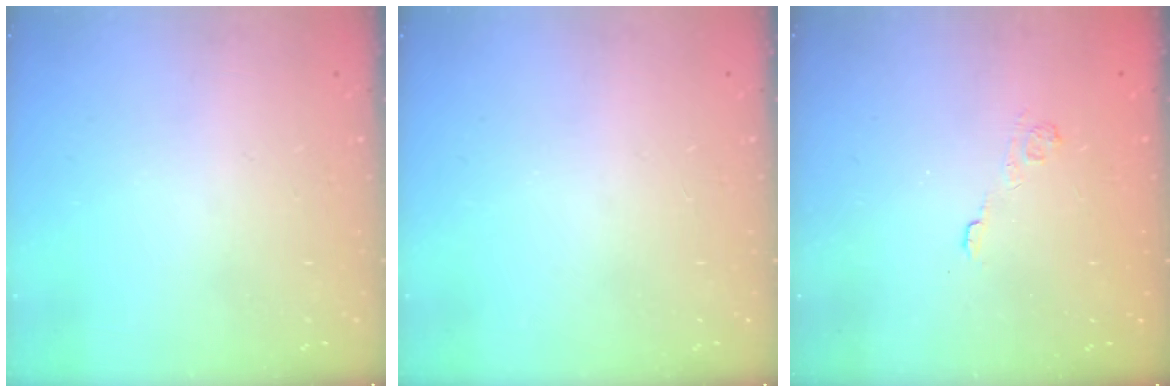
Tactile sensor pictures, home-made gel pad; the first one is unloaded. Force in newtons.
{"total": 0.0}
{"total": 2.5, "press": 2.1, "slide": 1.4}